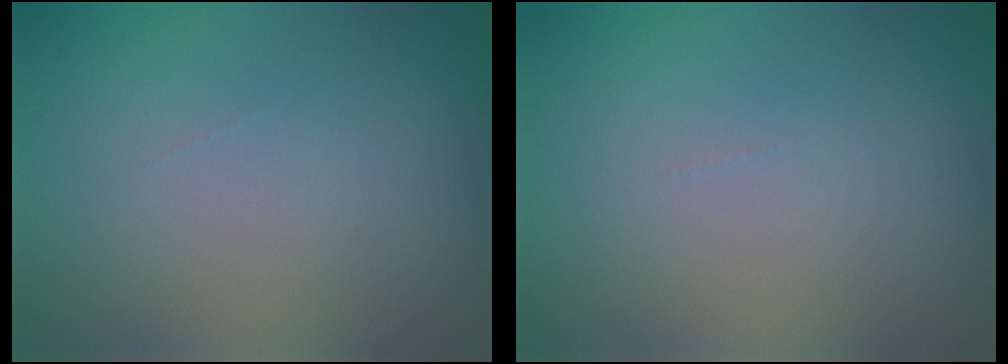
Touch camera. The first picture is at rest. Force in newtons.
{"total": 0.0}